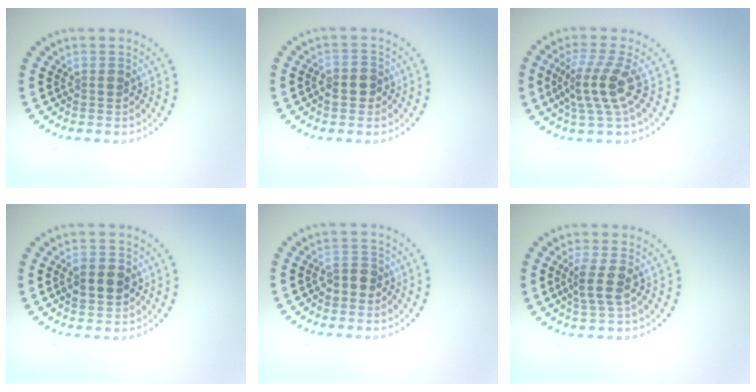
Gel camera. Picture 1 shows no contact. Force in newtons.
{"total": 1.7, "press": 1.6, "slide": 0.5}
{"total": 3.8, "press": 2.9, "slide": 2.4}
{"total": 3.2, "press": 3.2, "slide": 0.1}
{"total": 1.7, "press": 1.6, "slide": 0.5}
{"total": 2.4, "press": 1.9, "slide": 1.5}